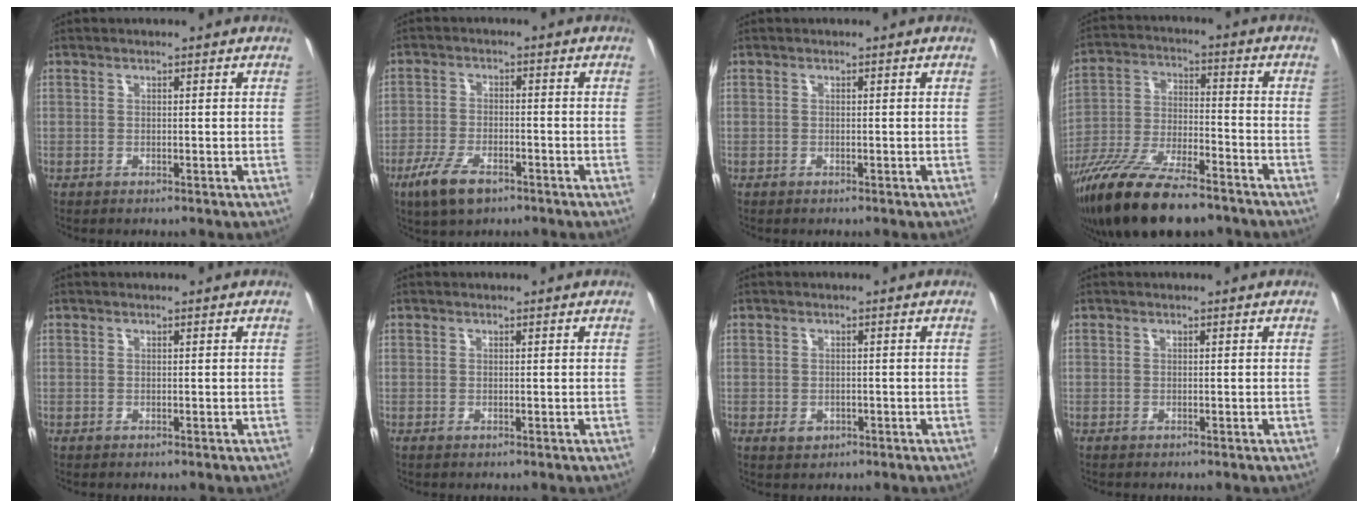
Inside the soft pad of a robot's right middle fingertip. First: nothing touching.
{"total": 7.6, "force": [-5.0, 2.9, 5.0], "torque": [-0.125, -0.018, -0.093]}
{"total": 0.0}
{"total": 20.1, "force": [-14.6, 6.0, 12.4], "torque": [-0.246, -0.047, -0.253]}
{"total": 0.0}
{"total": 0.0}
{"total": 1.7, "force": [-0.7, 1.4, 0.7], "torque": [-0.012, -0.003, -0.009]}
{"total": 0.0}